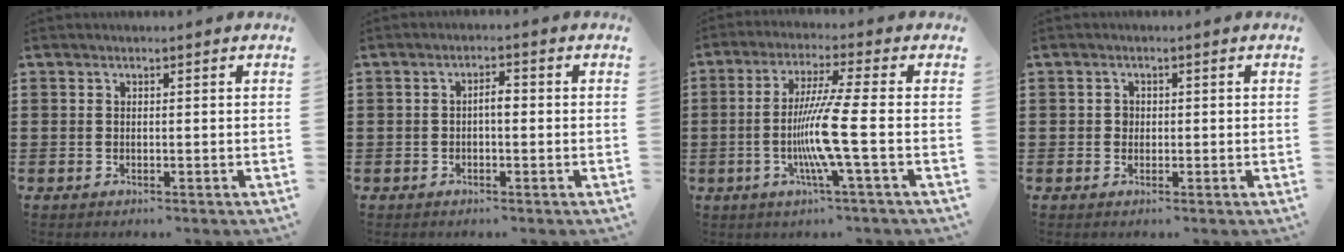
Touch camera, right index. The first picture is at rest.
{"total": 2.3, "force": [-0.3, 0.7, 2.1], "torque": [-0.040, 0.004, -0.007]}
{"total": 9.1, "force": [-1.9, -0.7, 8.9], "torque": [-0.175, -0.020, -0.044]}
{"total": 1.3, "force": [0.1, 1.1, 0.6], "torque": [-0.013, 0.007, 0.000]}